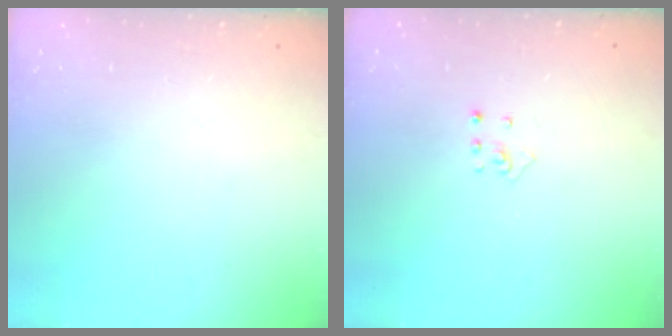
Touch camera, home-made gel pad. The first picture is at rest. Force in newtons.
{"total": 2.9, "press": 2.9, "slide": 0.3}